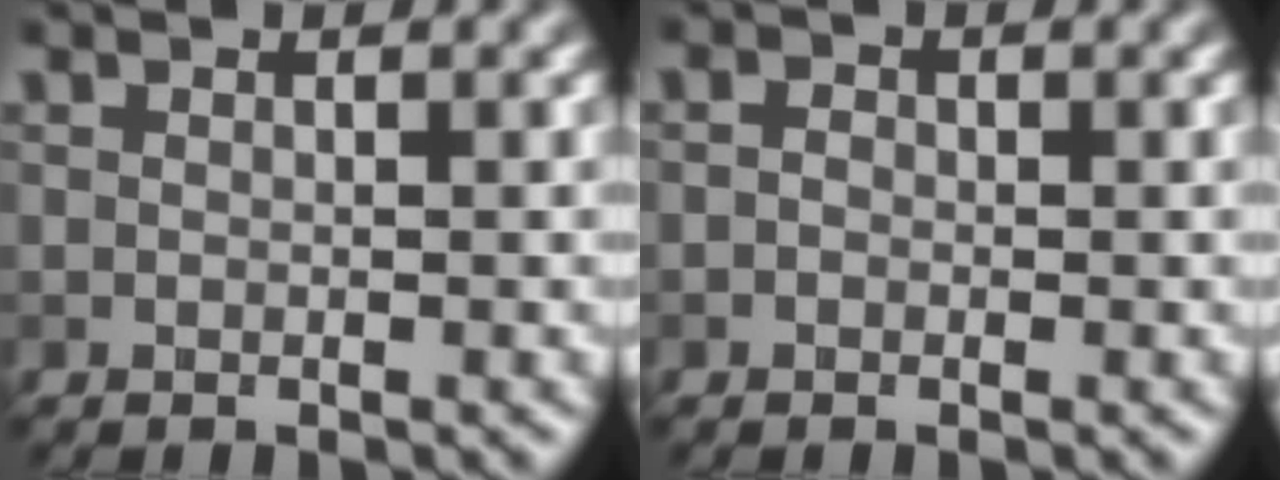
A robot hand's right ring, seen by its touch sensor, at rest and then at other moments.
{"total": 0.8, "force": [-0.2, 0.7, 0.4], "torque": [-0.005, -0.002, -0.009]}